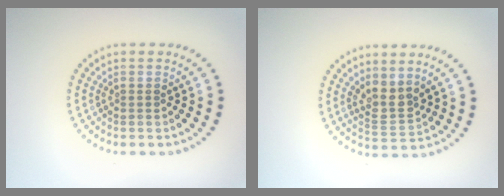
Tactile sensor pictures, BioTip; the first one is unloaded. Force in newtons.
{"total": 2.4, "press": 2.0, "slide": 1.4}